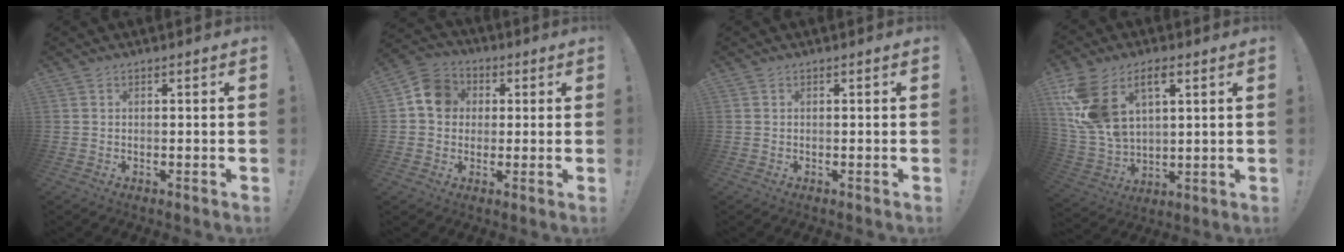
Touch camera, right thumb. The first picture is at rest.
{"total": 9.9, "force": [1.7, 8.7, 4.3], "torque": [-0.058, 0.012, 0.037]}
{"total": 0.0}
{"total": 15.4, "force": [7.0, 9.4, 9.9], "torque": [-0.220, -0.029, 0.133]}